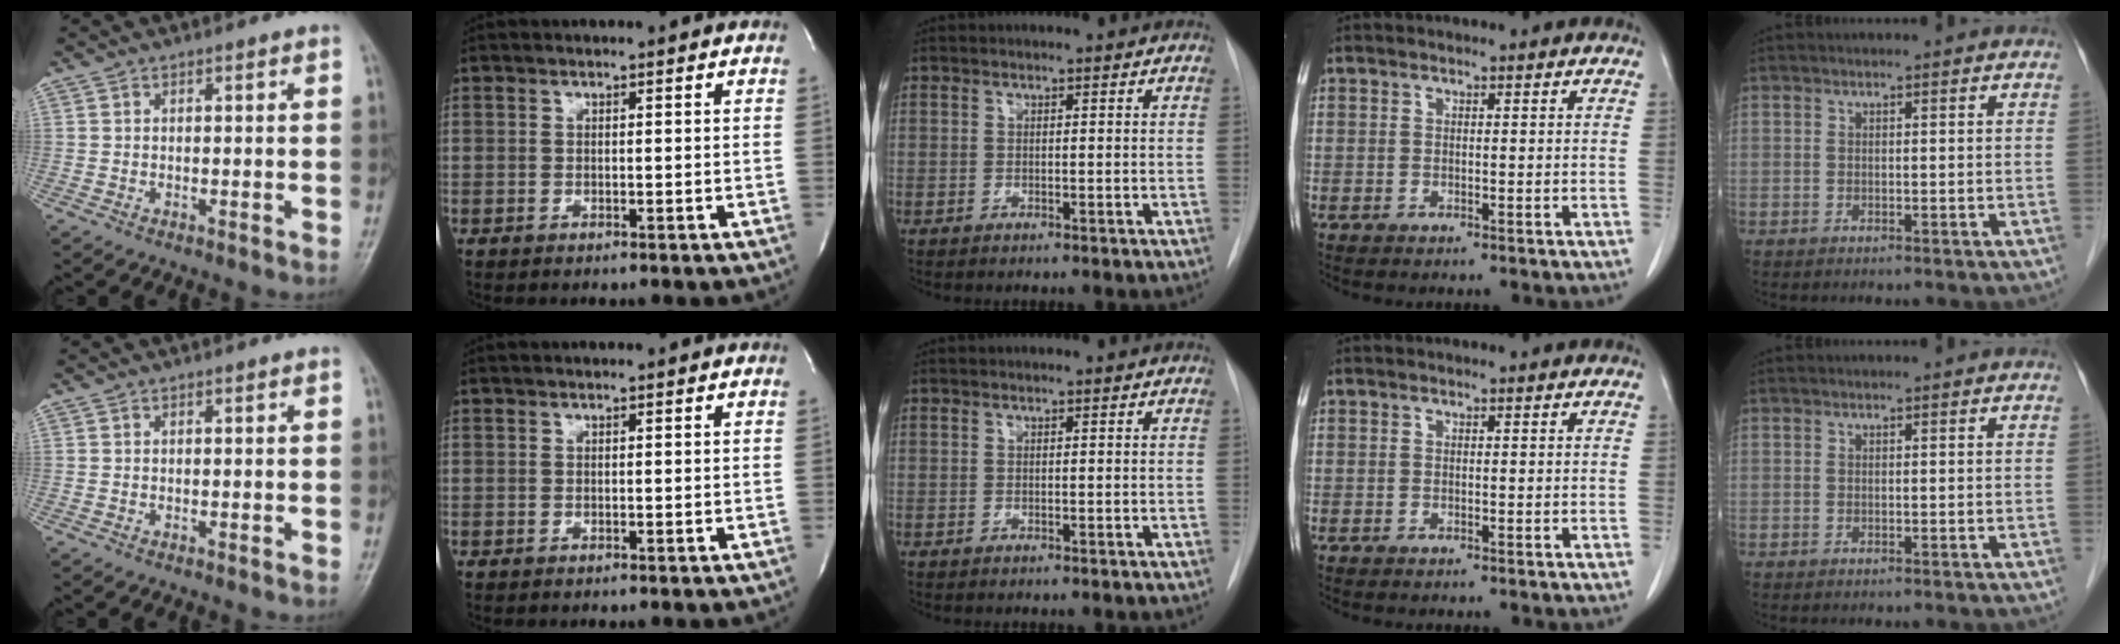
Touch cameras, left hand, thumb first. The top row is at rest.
{}